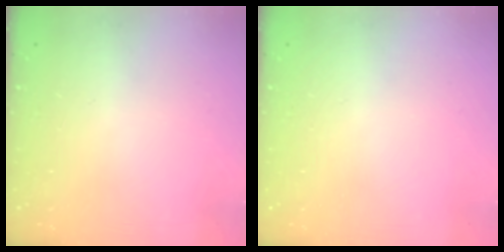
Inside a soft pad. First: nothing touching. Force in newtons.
{"total": 0.0}